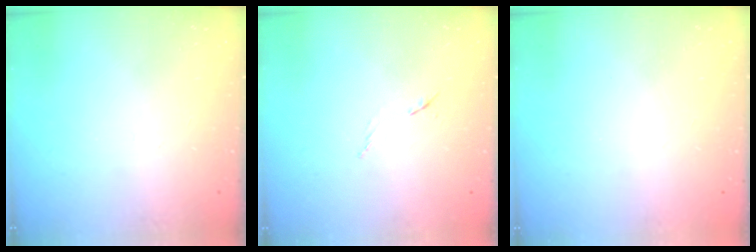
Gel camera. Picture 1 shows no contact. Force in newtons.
{"total": 6.2, "press": 6.1, "slide": 0.9}
{"total": 1.5, "press": 1.5, "slide": 0.1}